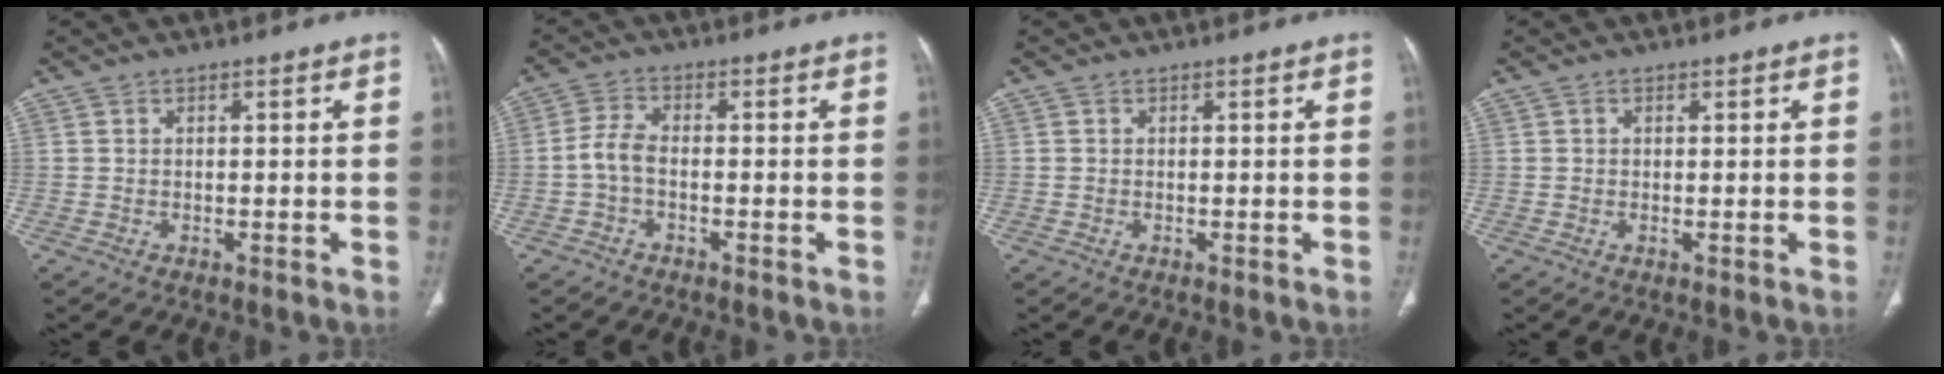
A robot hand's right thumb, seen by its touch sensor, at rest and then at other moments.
{"total": 4.0, "force": [-1.1, 2.0, 3.3], "torque": [-0.072, 0.014, -0.030]}
{"total": 0.0}
{"total": 0.7, "force": [0.2, 0.3, 0.5], "torque": [-0.009, -0.001, 0.004]}